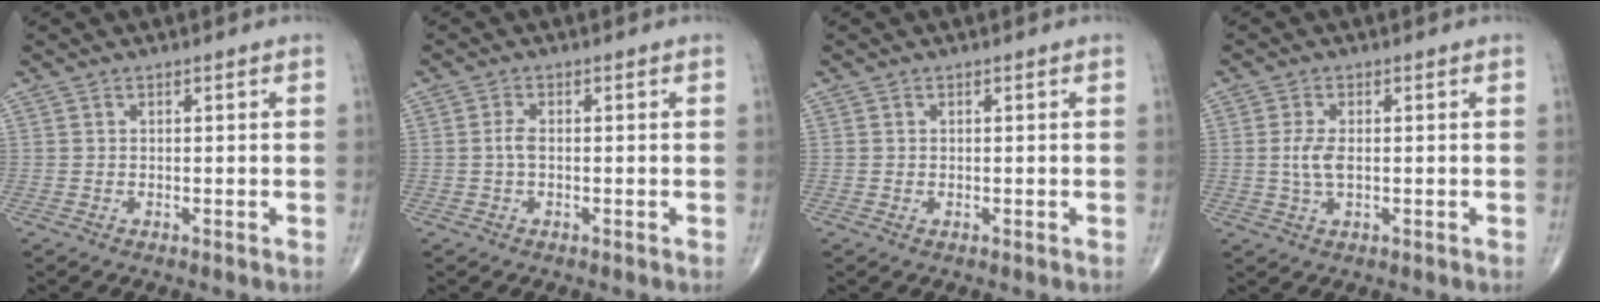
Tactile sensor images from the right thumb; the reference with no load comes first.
{"total": 1.7, "force": [-0.2, 0.7, 1.5], "torque": [-0.032, 0.001, -0.005]}
{"total": 0.0}
{"total": 3.8, "force": [0.1, 1.8, 3.4], "torque": [-0.077, -0.001, 0.003]}